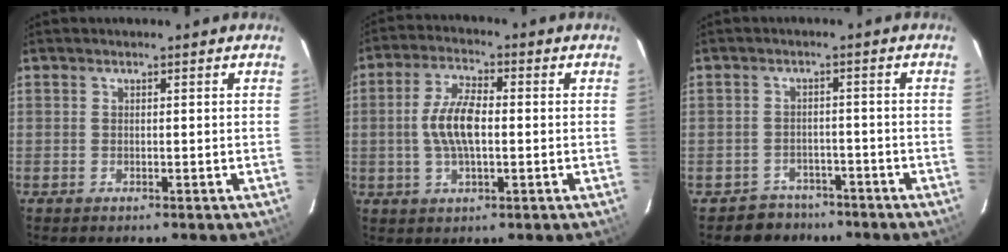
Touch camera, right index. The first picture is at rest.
{"total": 7.8, "force": [-0.5, 2.9, 7.2], "torque": [-0.146, 0.008, -0.010]}
{"total": 5.1, "force": [-3.8, 3.4, -0.6], "torque": [0.002, 0.026, -0.057]}